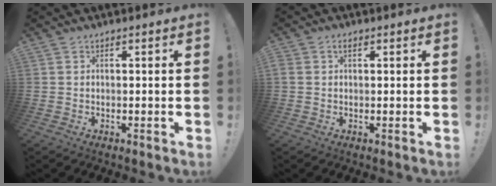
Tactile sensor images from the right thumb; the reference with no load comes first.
{"total": 1.6, "force": [0.7, 1.1, 1.0], "torque": [-0.019, 0.004, 0.012]}